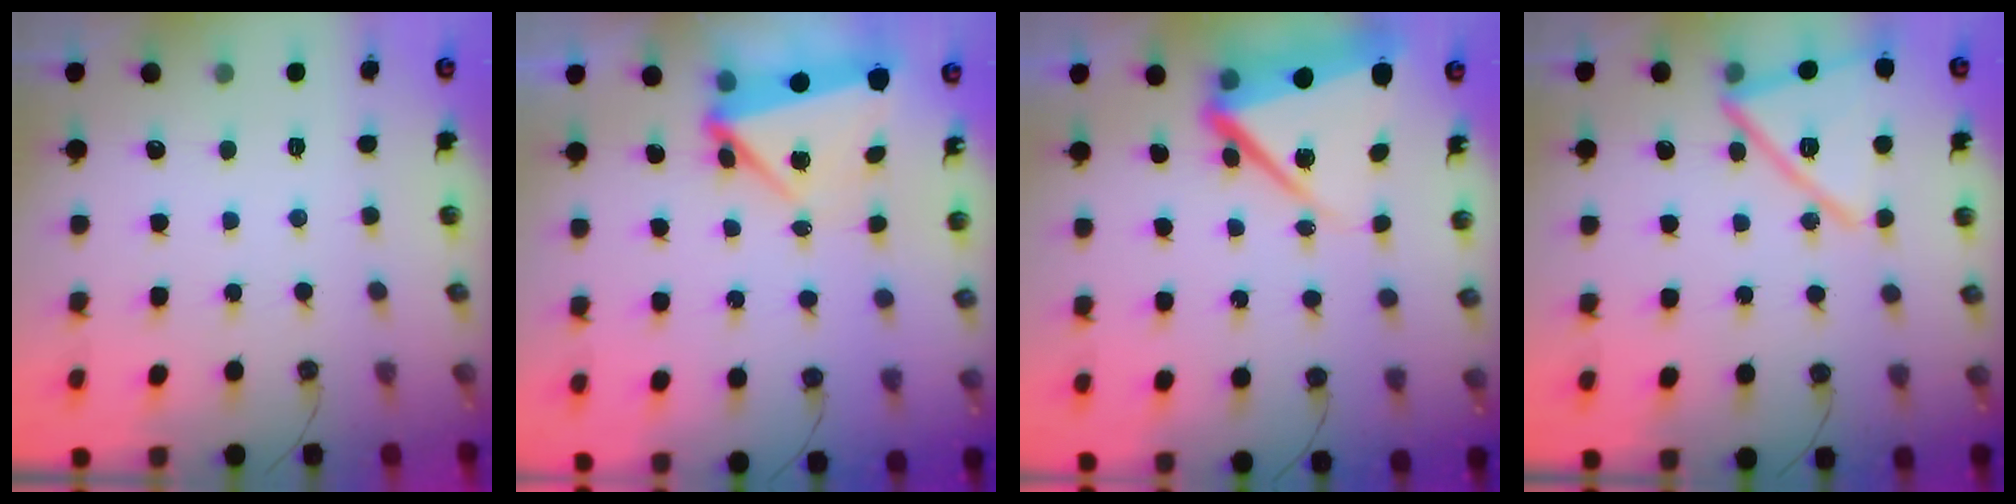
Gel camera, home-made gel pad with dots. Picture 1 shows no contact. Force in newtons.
{"total": 6.6, "press": 5.8, "slide": 3.0}
{"total": 12.0, "press": 11.7, "slide": 2.8}
{"total": 17.8, "press": 17.7, "slide": 1.2}